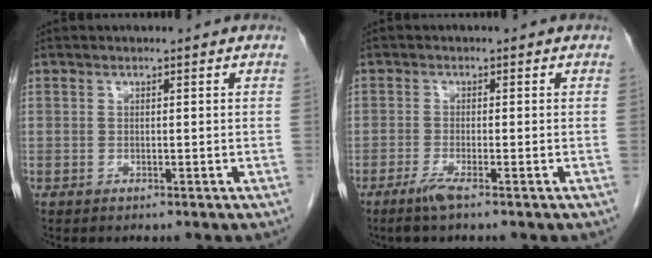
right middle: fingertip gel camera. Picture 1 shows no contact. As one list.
[{"total": 2.4, "force": [-1.6, -0.2, 1.8], "torque": [-0.041, -0.006, -0.036]}]